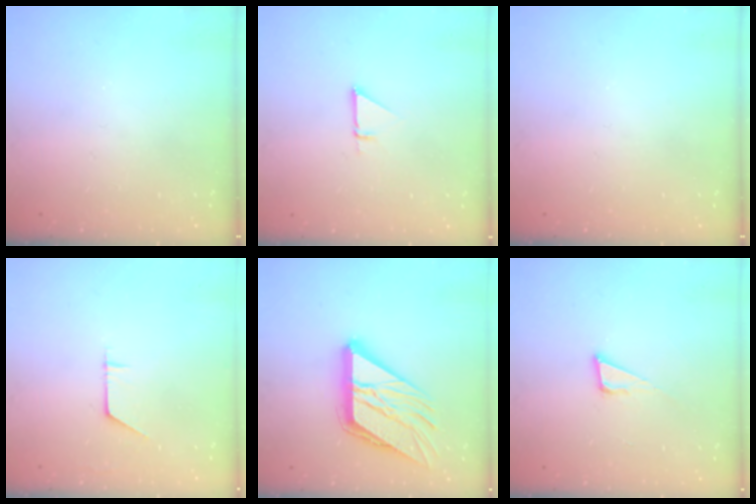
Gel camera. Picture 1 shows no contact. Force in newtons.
{"total": 1.4, "press": 1.4, "slide": 0.0}
{"total": 0.0}
{"total": 4.8, "press": 4.7, "slide": 0.4}
{"total": 18.0, "press": 17.9, "slide": 2.5}
{"total": 6.4, "press": 5.8, "slide": 2.6}